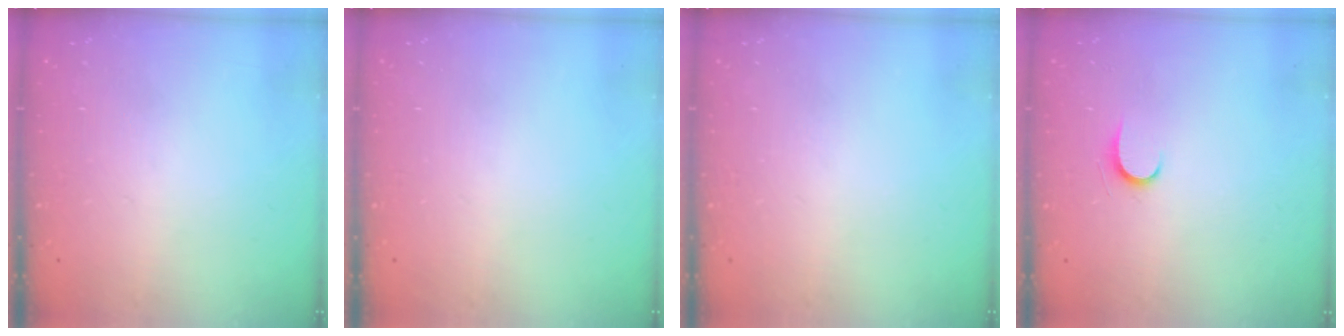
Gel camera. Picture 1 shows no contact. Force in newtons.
{"total": 0.0}
{"total": 0.0}
{"total": 4.9, "press": 4.8, "slide": 0.5}